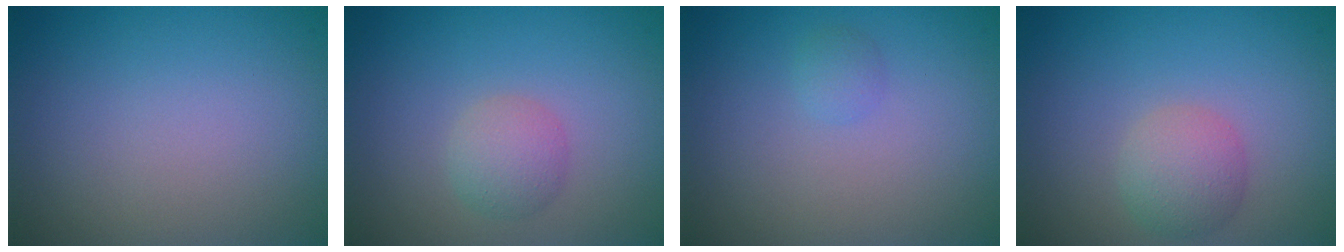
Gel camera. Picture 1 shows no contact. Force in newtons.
{"total": 2.1, "press": 2.1, "slide": 0.0}
{"total": 0.8, "press": 0.8, "slide": 0.1}
{"total": 2.8, "press": 2.8, "slide": 0.2}